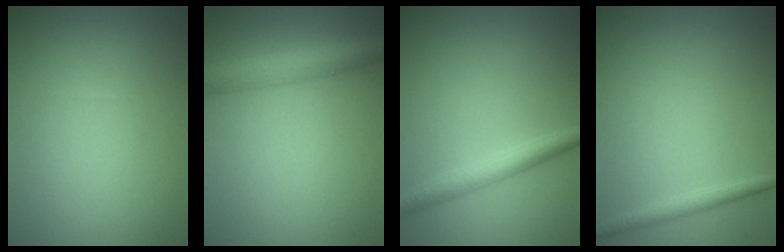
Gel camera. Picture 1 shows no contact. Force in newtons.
{"total": 4.6, "press": 4.6, "slide": 0.1}
{"total": 2.9, "press": 2.9, "slide": 0.1}
{"total": 1.5, "press": 1.5, "slide": 0.1}